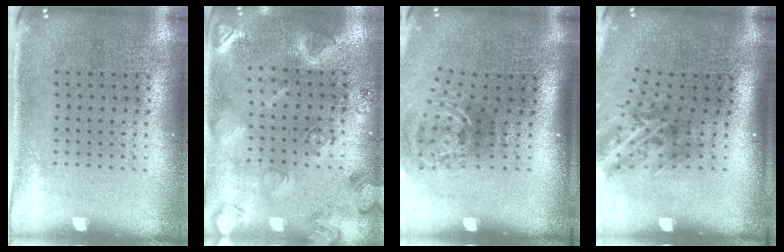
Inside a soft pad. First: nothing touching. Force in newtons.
{"total": 2.5, "press": 2.5, "slide": 0.1}
{"total": 2.0, "press": 1.2, "slide": 1.6}
{"total": 1.9, "press": 1.3, "slide": 1.5}